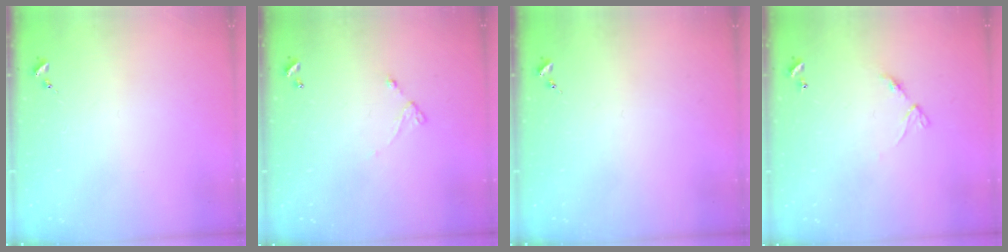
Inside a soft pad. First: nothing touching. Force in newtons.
{"total": 4.0, "press": 4.0, "slide": 0.3}
{"total": 0.0}
{"total": 6.4, "press": 6.4, "slide": 0.5}